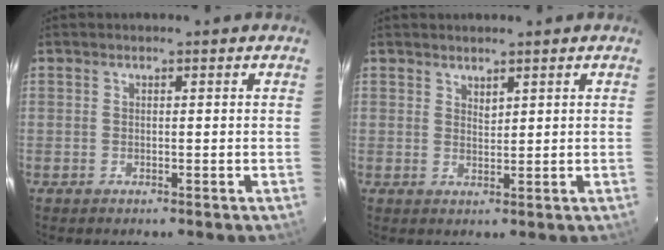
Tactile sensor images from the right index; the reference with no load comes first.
{"total": 1.5, "force": [1.3, 0.4, 0.5], "torque": [-0.005, 0.000, 0.024]}